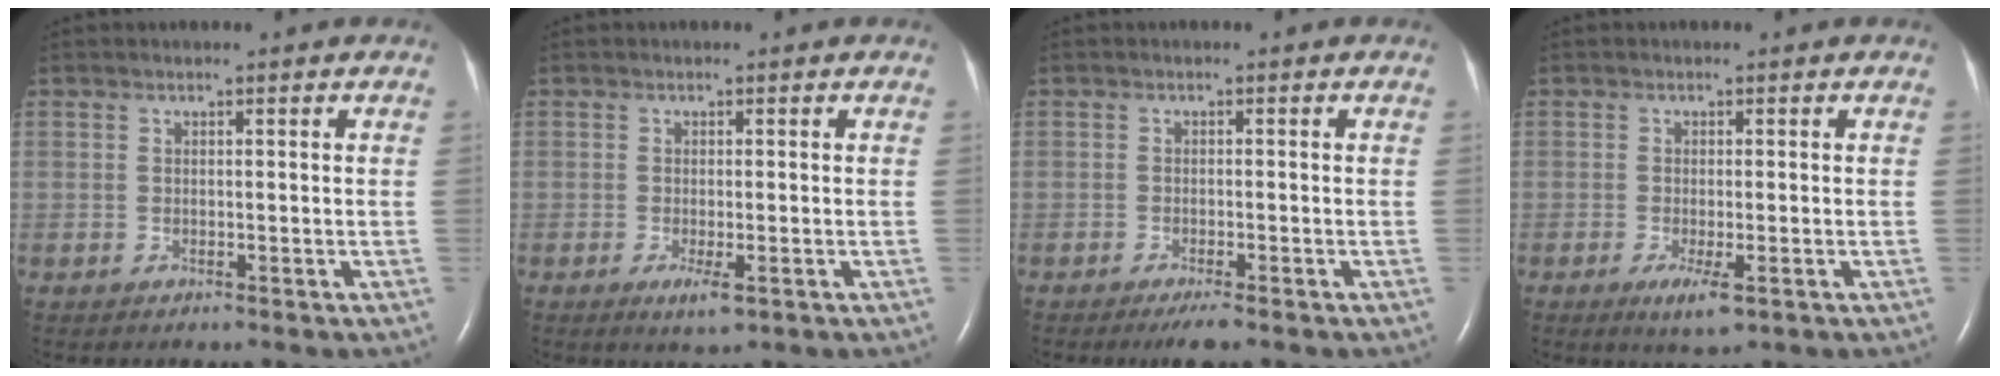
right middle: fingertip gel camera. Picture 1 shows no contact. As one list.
[{"total": 2.5, "force": [-1.0, 0.5, 2.2], "torque": [-0.036, -0.005, -0.013]}, {"total": 2.7, "force": [-2.0, 0.2, 1.9], "torque": [-0.032, -0.006, -0.032]}, {"total": 3.3, "force": [-1.5, 0.7, 2.9], "torque": [-0.050, -0.008, -0.020]}]